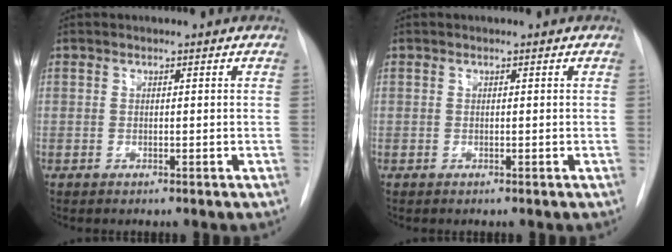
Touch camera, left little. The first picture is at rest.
{"total": 0.0}